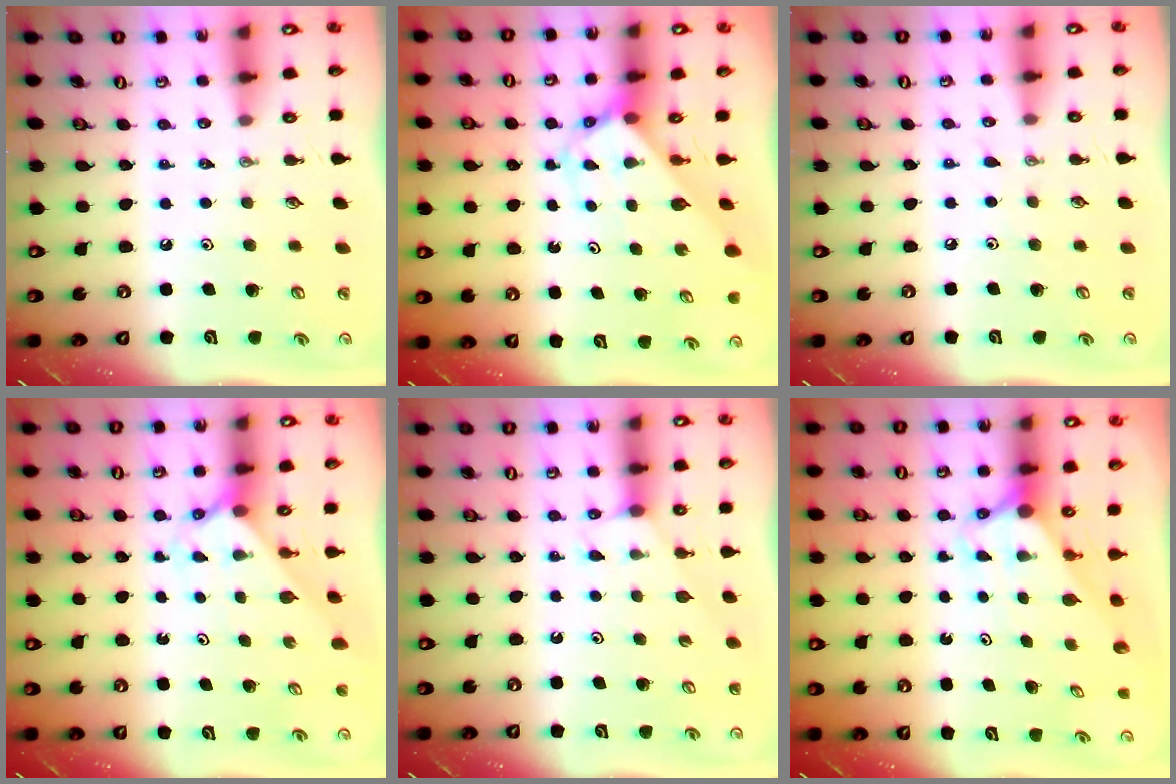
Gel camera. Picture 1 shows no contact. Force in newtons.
{"total": 2.9, "press": 2.9, "slide": 0.1}
{"total": 3.0, "press": 3.0, "slide": 0.3}
{"total": 2.3, "press": 2.3, "slide": 0.2}
{"total": 6.1, "press": 6.1, "slide": 0.5}
{"total": 2.8, "press": 2.8, "slide": 0.0}